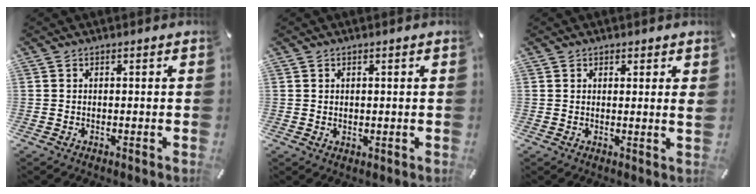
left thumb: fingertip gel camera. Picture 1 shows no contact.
{"total": 1.0, "force": [0.5, 0.8, 0.2], "torque": [-0.004, 0.002, 0.009]}
{"total": 1.7, "force": [0.9, 0.5, 1.4], "torque": [-0.013, -0.004, 0.012]}